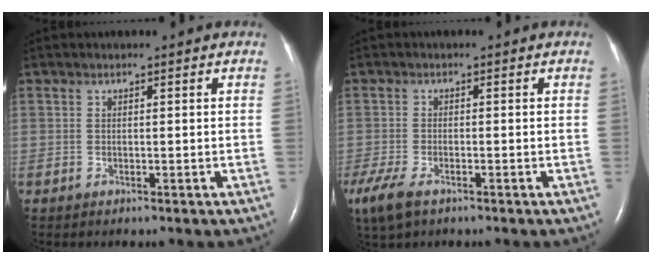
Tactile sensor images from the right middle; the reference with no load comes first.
{"total": 9.0, "force": [-5.7, 4.0, 5.6], "torque": [-0.138, -0.021, -0.095]}